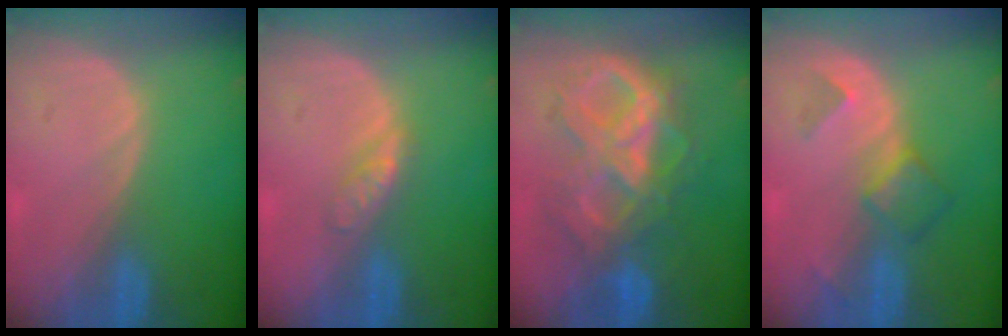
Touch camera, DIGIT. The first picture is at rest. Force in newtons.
{"total": 2.7, "press": 2.7, "slide": 0.3}
{"total": 10.5, "press": 10.4, "slide": 1.1}
{"total": 4.9, "press": 4.3, "slide": 2.2}